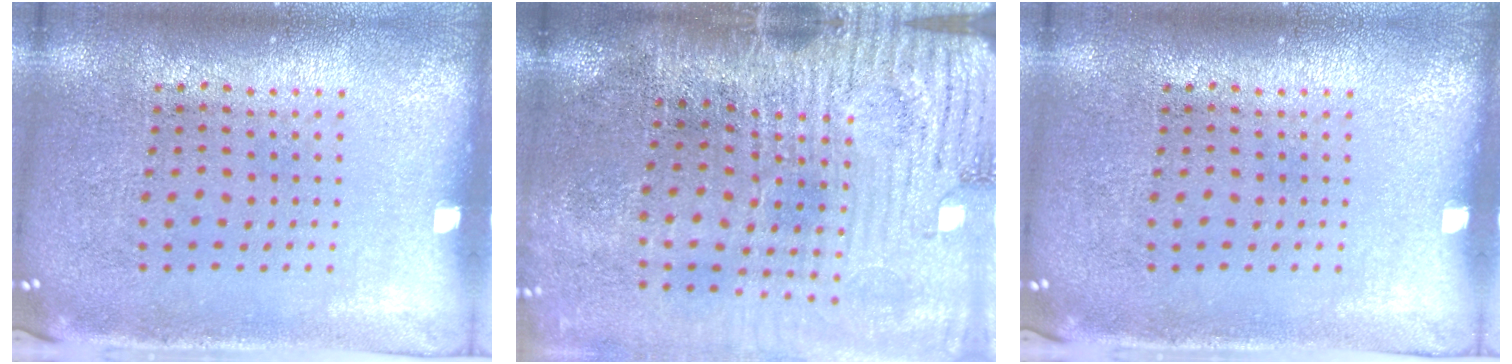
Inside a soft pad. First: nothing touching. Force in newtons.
{"total": 4.8, "press": 4.0, "slide": 2.6}
{"total": 0.0}